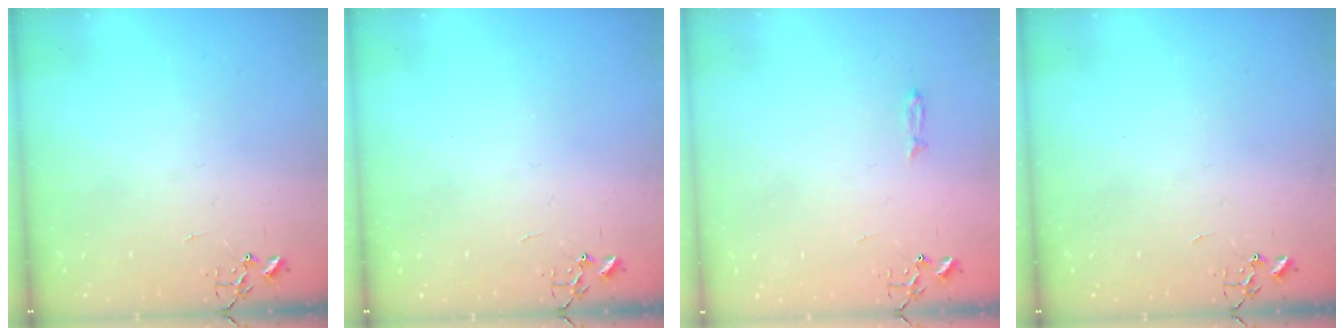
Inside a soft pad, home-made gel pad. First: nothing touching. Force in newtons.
{"total": 0.0}
{"total": 3.5, "press": 3.5, "slide": 0.5}
{"total": 0.0}